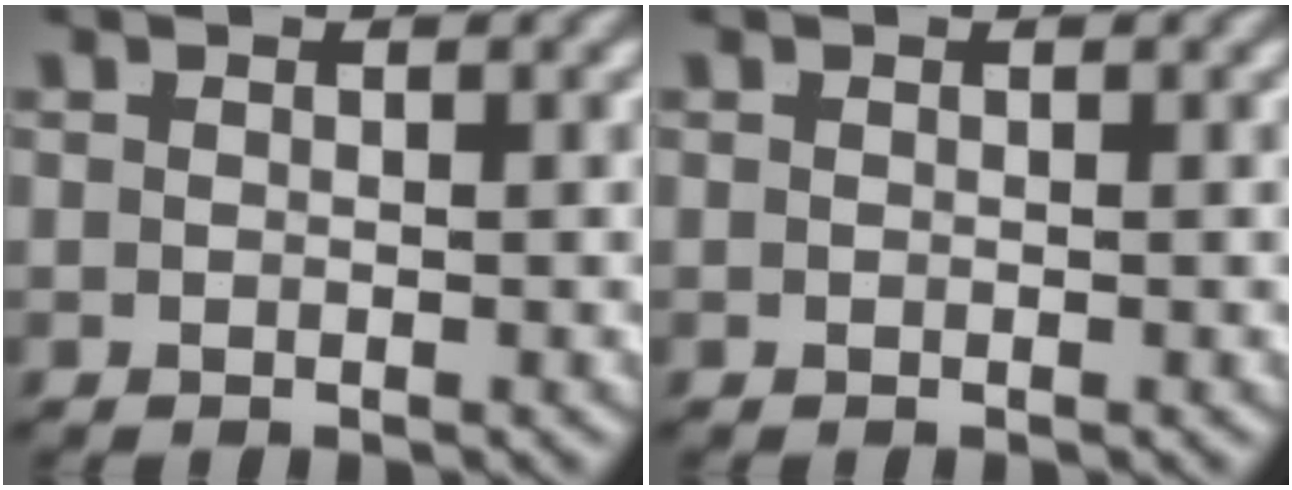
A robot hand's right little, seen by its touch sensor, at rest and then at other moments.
{"total": 0.0}